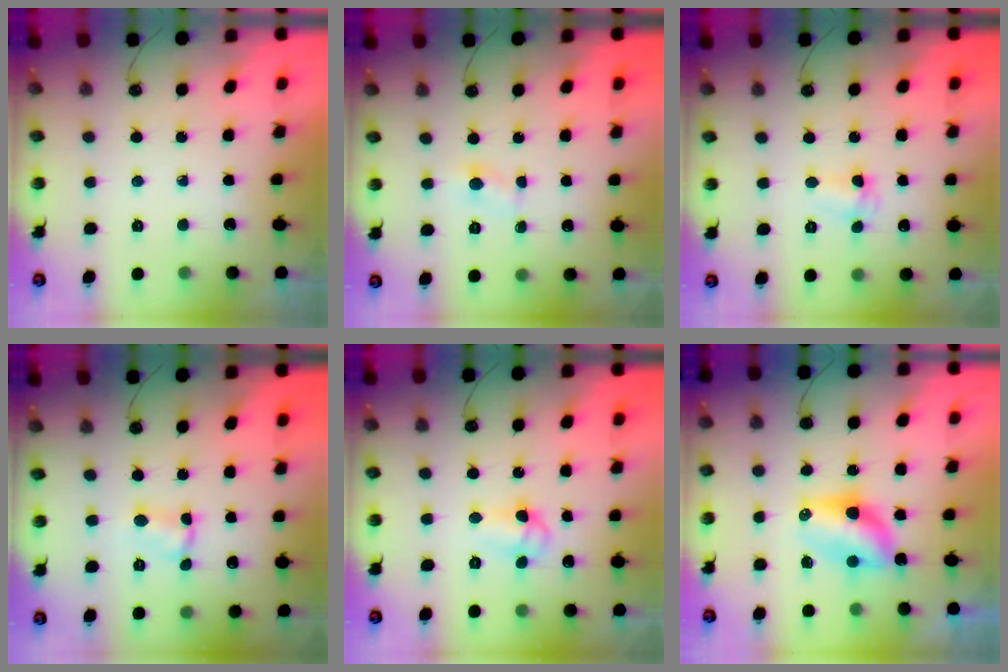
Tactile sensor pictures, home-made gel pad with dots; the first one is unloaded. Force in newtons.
{"total": 2.6, "press": 2.6, "slide": 0.3}
{"total": 2.2, "press": 2.2, "slide": 0.5}
{"total": 2.5, "press": 2.5, "slide": 0.3}
{"total": 7.8, "press": 6.9, "slide": 3.6}
{"total": 9.3, "press": 8.4, "slide": 4.1}